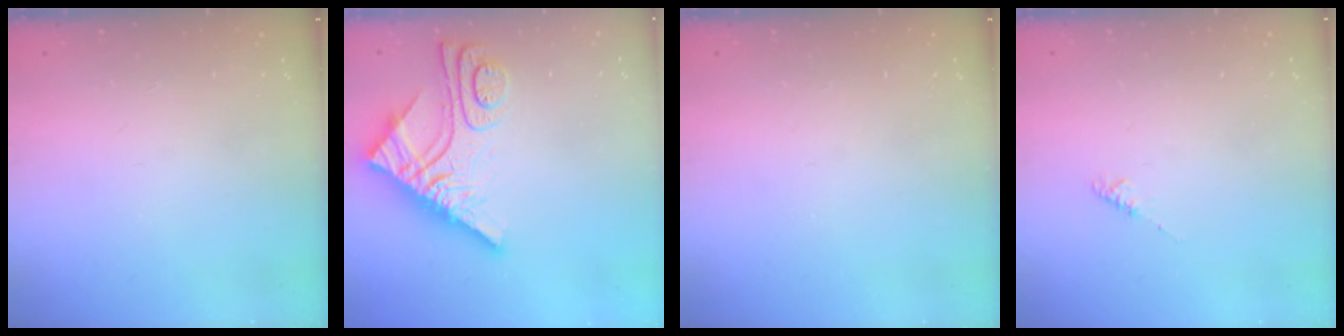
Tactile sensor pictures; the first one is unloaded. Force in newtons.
{"total": 12.6, "press": 12.5, "slide": 1.2}
{"total": 0.0}
{"total": 2.0, "press": 1.9, "slide": 0.4}